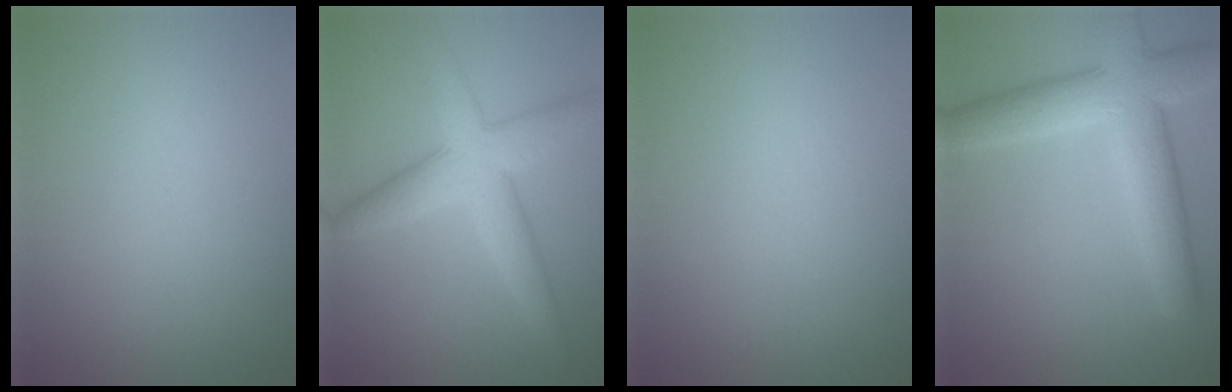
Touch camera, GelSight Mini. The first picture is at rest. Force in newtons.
{"total": 5.5, "press": 5.5, "slide": 0.2}
{"total": 0.0}
{"total": 7.3, "press": 7.3, "slide": 0.4}